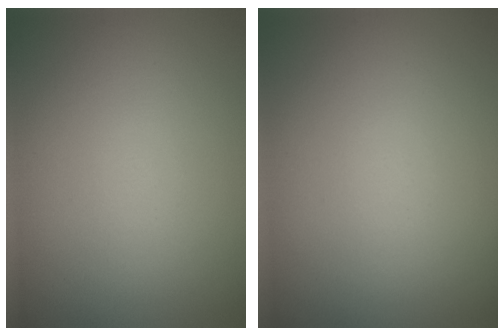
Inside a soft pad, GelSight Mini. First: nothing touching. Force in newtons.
{"total": 0.0}